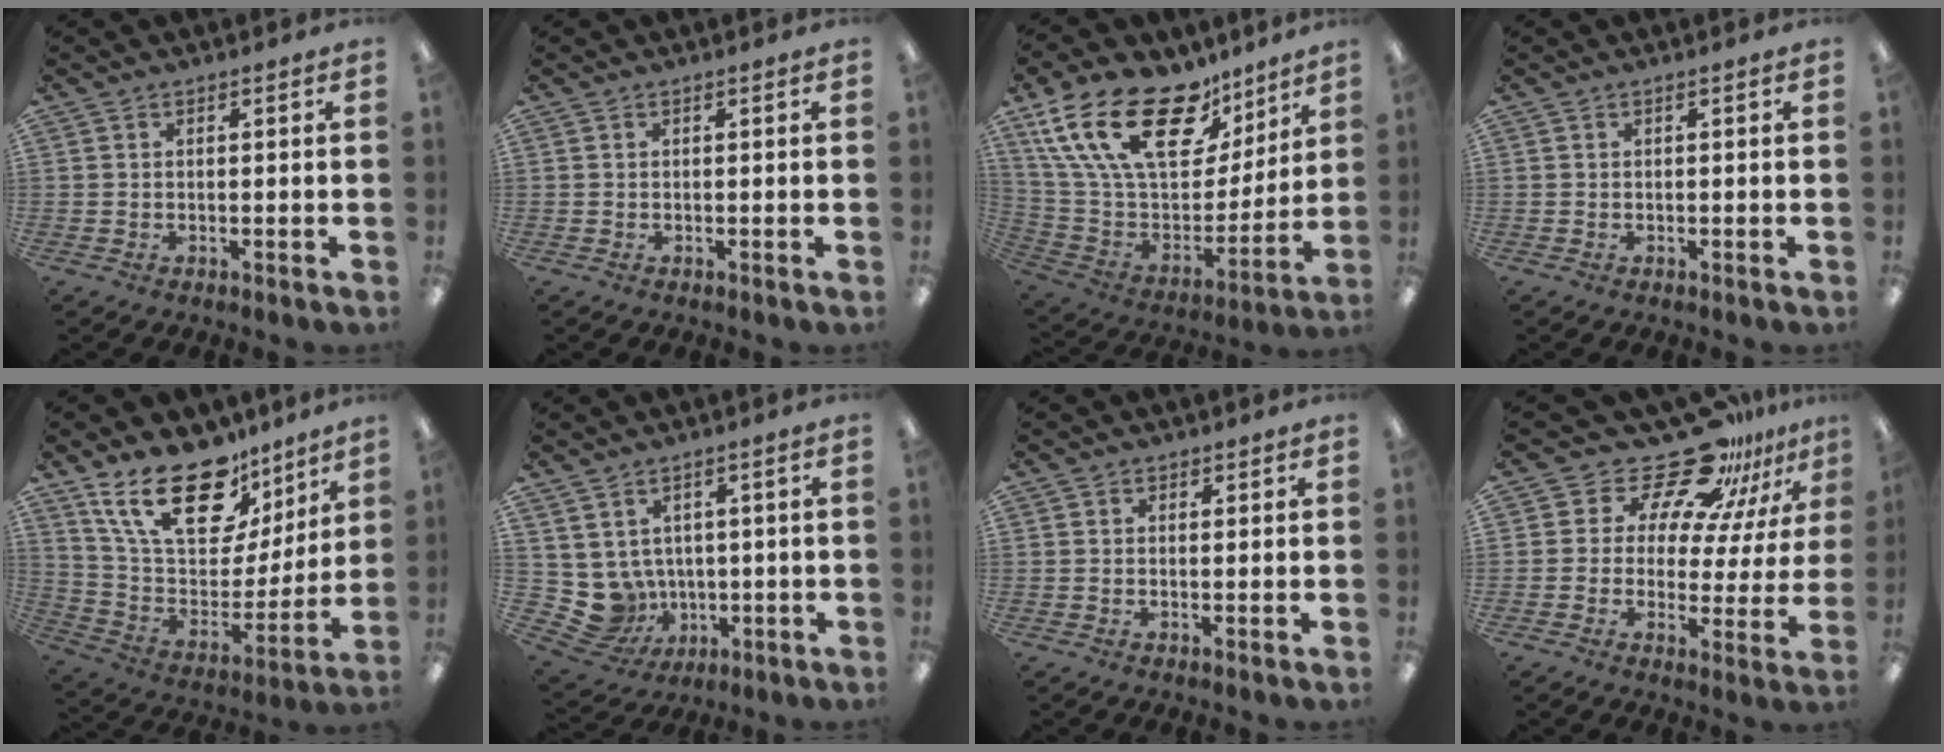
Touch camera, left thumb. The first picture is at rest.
{"total": 0.0}
{"total": 26.0, "force": [15.0, 13.6, 16.3], "torque": [-0.305, -0.089, 0.270]}
{"total": 0.0}
{"total": 24.0, "force": [15.9, 11.6, 13.8], "torque": [-0.240, -0.094, 0.288]}
{"total": 7.1, "force": [1.3, 6.8, 1.8], "torque": [-0.076, -0.022, 0.036]}
{"total": 0.8, "force": [0.6, 0.6, 0.1], "torque": [0.006, -0.003, 0.009]}
{"total": 18.5, "force": [14.6, 8.5, 7.6], "torque": [-0.140, -0.111, 0.255]}